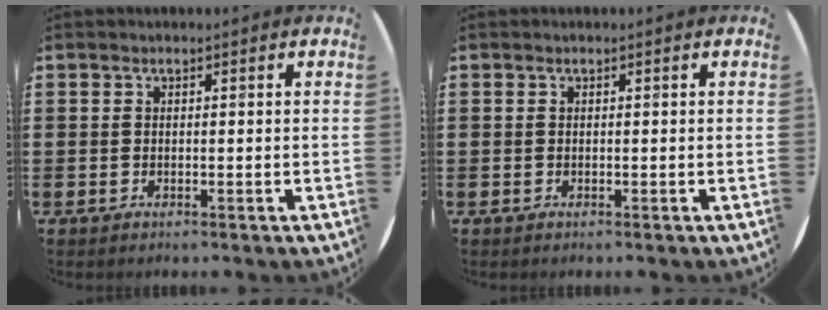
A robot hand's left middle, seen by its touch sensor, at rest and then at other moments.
{"total": 0.0}